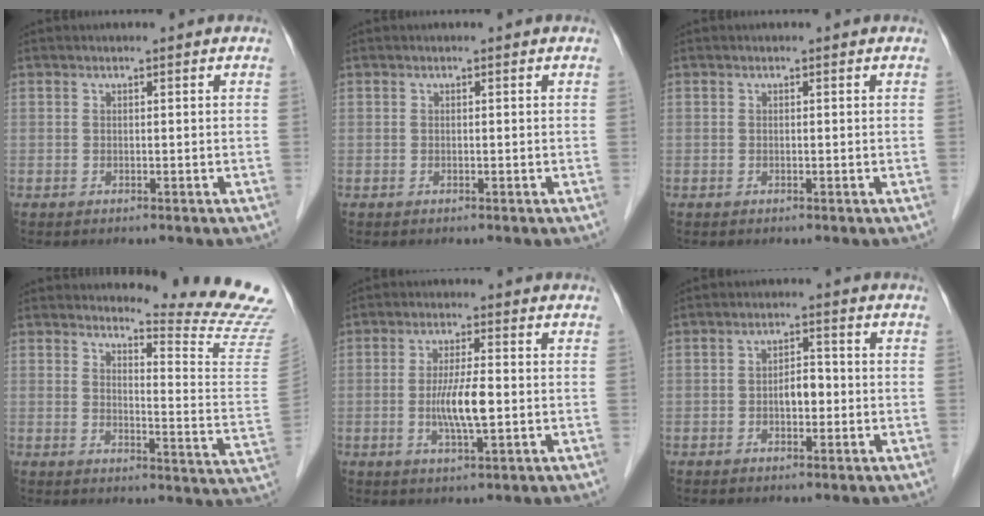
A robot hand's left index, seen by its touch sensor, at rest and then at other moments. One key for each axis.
{"total": 0.0}
{"total": 0.0}
{"total": 12.5, "fx": 12.2, "fy": -2.5, "fz": 1.2, "tx": -0.021, "ty": -0.137, "tz": 0.133}
{"total": 6.0, "fx": -1.2, "fy": 0.6, "fz": 5.9, "tx": -0.117, "ty": -0.015, "tz": -0.022}
{"total": 3.4, "fx": -1.1, "fy": 1.6, "fz": 2.7, "tx": -0.044, "ty": 0.005, "tz": -0.019}